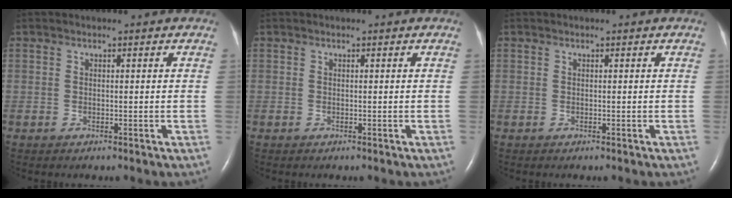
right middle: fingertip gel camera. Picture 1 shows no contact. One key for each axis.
{"total": 0.0}
{"total": 0.0}